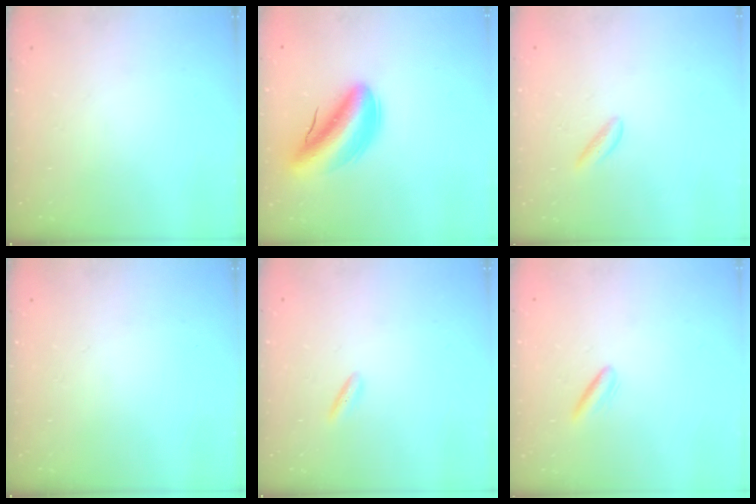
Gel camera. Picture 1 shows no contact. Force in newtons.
{"total": 9.0, "press": 8.4, "slide": 3.2}
{"total": 2.4, "press": 2.3, "slide": 0.7}
{"total": 0.0}
{"total": 2.0, "press": 1.9, "slide": 0.6}
{"total": 2.1, "press": 1.9, "slide": 0.9}